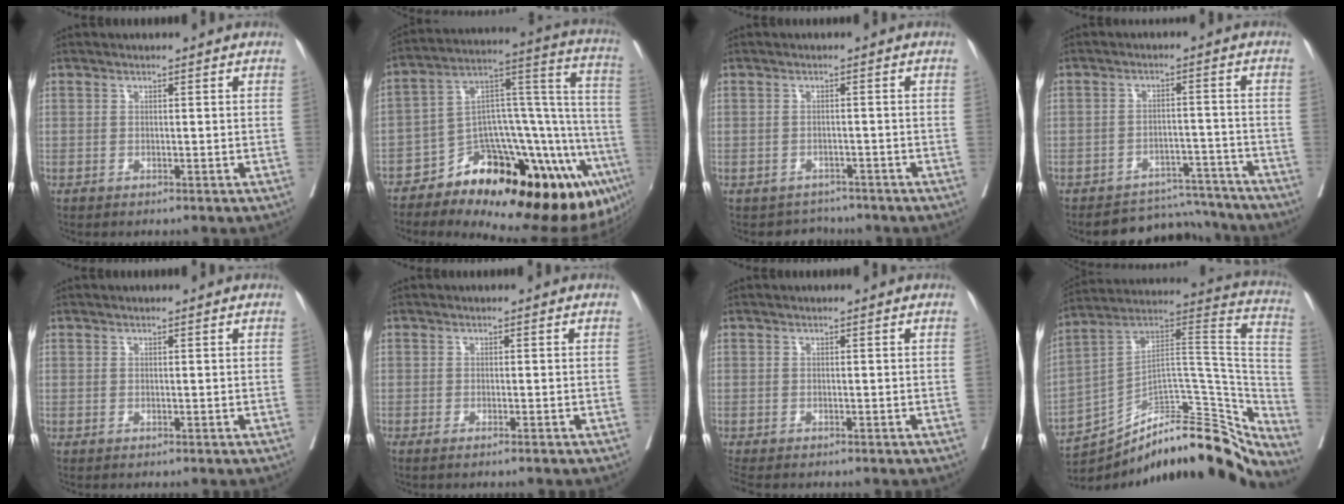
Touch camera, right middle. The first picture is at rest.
{"total": 30.1, "force": [-17.0, 9.6, 22.9], "torque": [-0.211, 0.038, -0.236]}
{"total": 3.1, "force": [-2.7, 1.4, -0.6], "torque": [0.006, 0.008, -0.041]}
{"total": 8.4, "force": [-8.1, 2.1, -0.7], "torque": [0.025, 0.026, -0.112]}
{"total": 0.0}
{"total": 1.9, "force": [-1.5, -0.4, 1.2], "torque": [-0.012, 0.001, -0.018]}
{"total": 2.7, "force": [-2.4, 0.5, 1.0], "torque": [-0.018, -0.008, -0.040]}
{"total": 27.5, "force": [-21.7, 8.0, 15.0], "torque": [-0.174, 0.059, -0.320]}